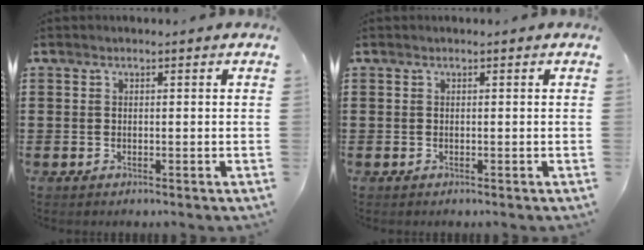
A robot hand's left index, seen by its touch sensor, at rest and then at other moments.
{"total": 0.0}